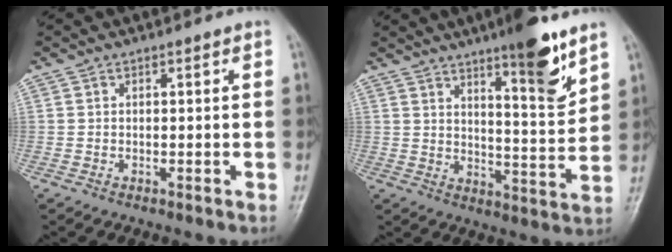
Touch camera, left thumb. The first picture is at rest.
{"total": 12.1, "force": [8.0, 2.1, 8.9], "torque": [-0.113, -0.059, 0.122]}